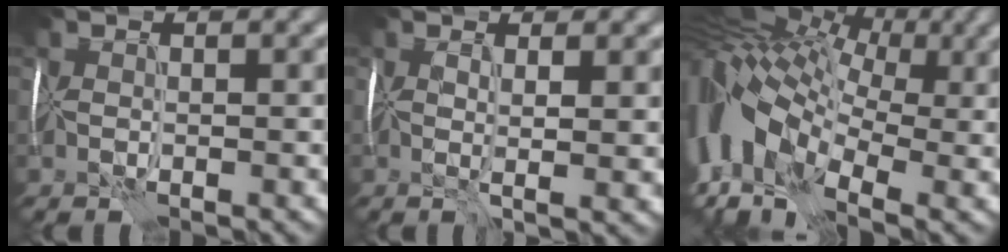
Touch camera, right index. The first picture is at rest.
{"total": 2.8, "force": [0.5, 0.6, 2.7], "torque": [-0.044, -0.003, 0.012]}
{"total": 14.2, "force": [1.3, 8.7, 11.1], "torque": [-0.222, 0.006, 0.036]}